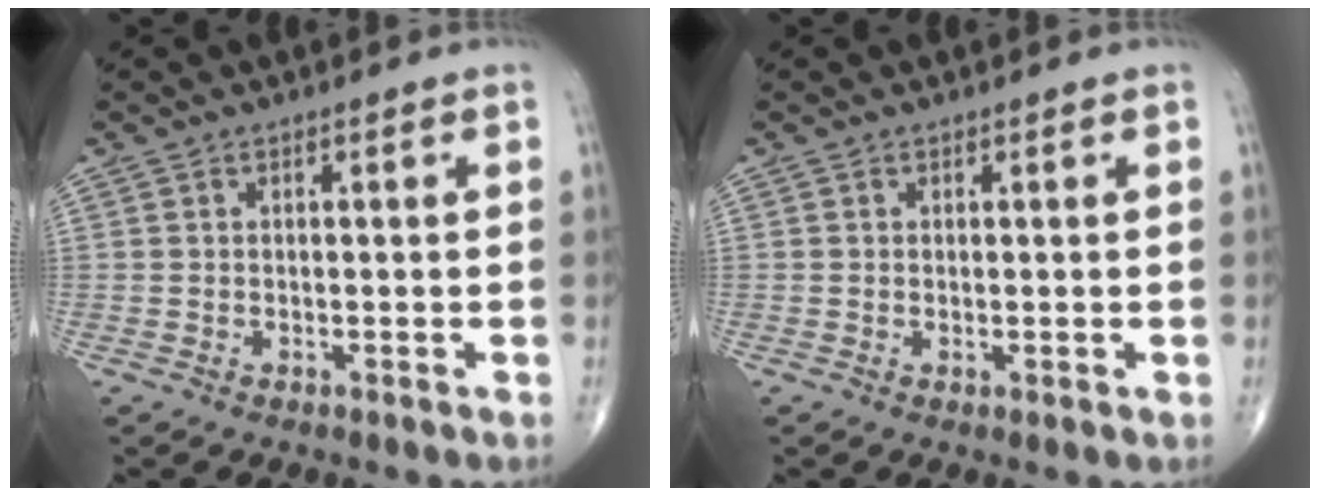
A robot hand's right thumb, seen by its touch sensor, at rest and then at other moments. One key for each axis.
{"total": 0.5, "fx": 0.1, "fy": 0.1, "fz": 0.5, "tx": -0.009, "ty": -0.003, "tz": 0.000}